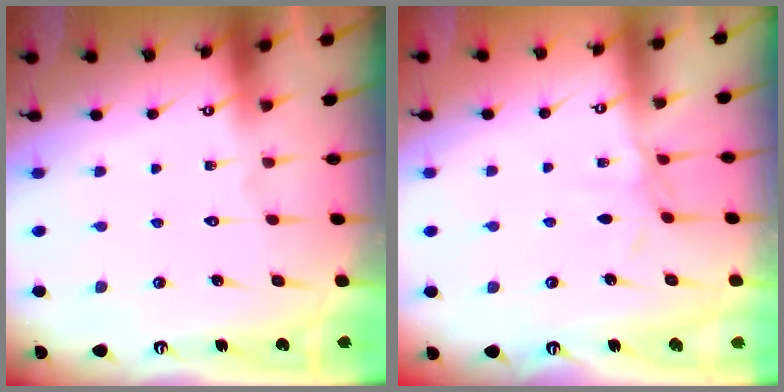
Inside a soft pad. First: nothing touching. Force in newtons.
{"total": 2.8, "press": 2.8, "slide": 0.5}